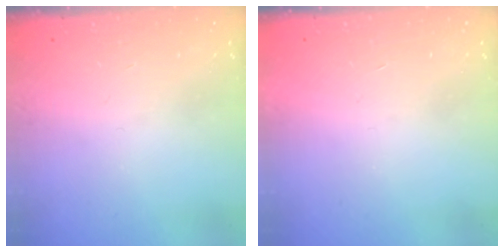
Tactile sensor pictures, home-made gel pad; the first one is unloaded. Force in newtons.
{"total": 1.7, "press": 1.7, "slide": 0.1}